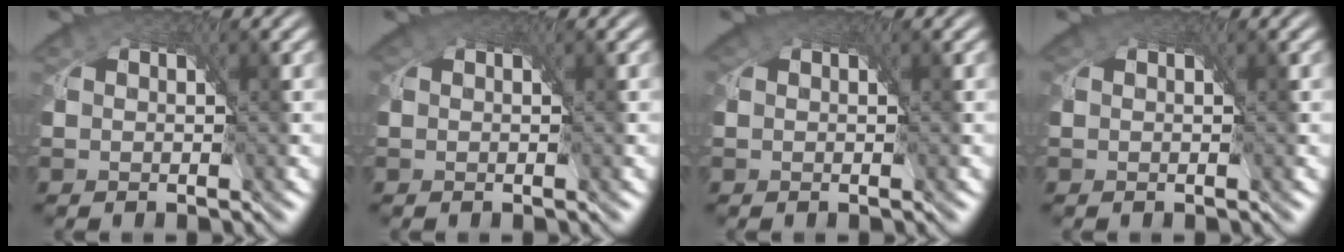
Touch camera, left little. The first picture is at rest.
{"total": 1.6, "force": [0.5, 1.4, 0.6], "torque": [-0.015, 0.001, 0.003]}
{"total": 1.4, "force": [0.5, 1.2, 0.6], "torque": [-0.015, -0.001, 0.005]}
{"total": 0.8, "force": [0.2, 0.7, 0.2], "torque": [-0.003, -0.001, -0.001]}